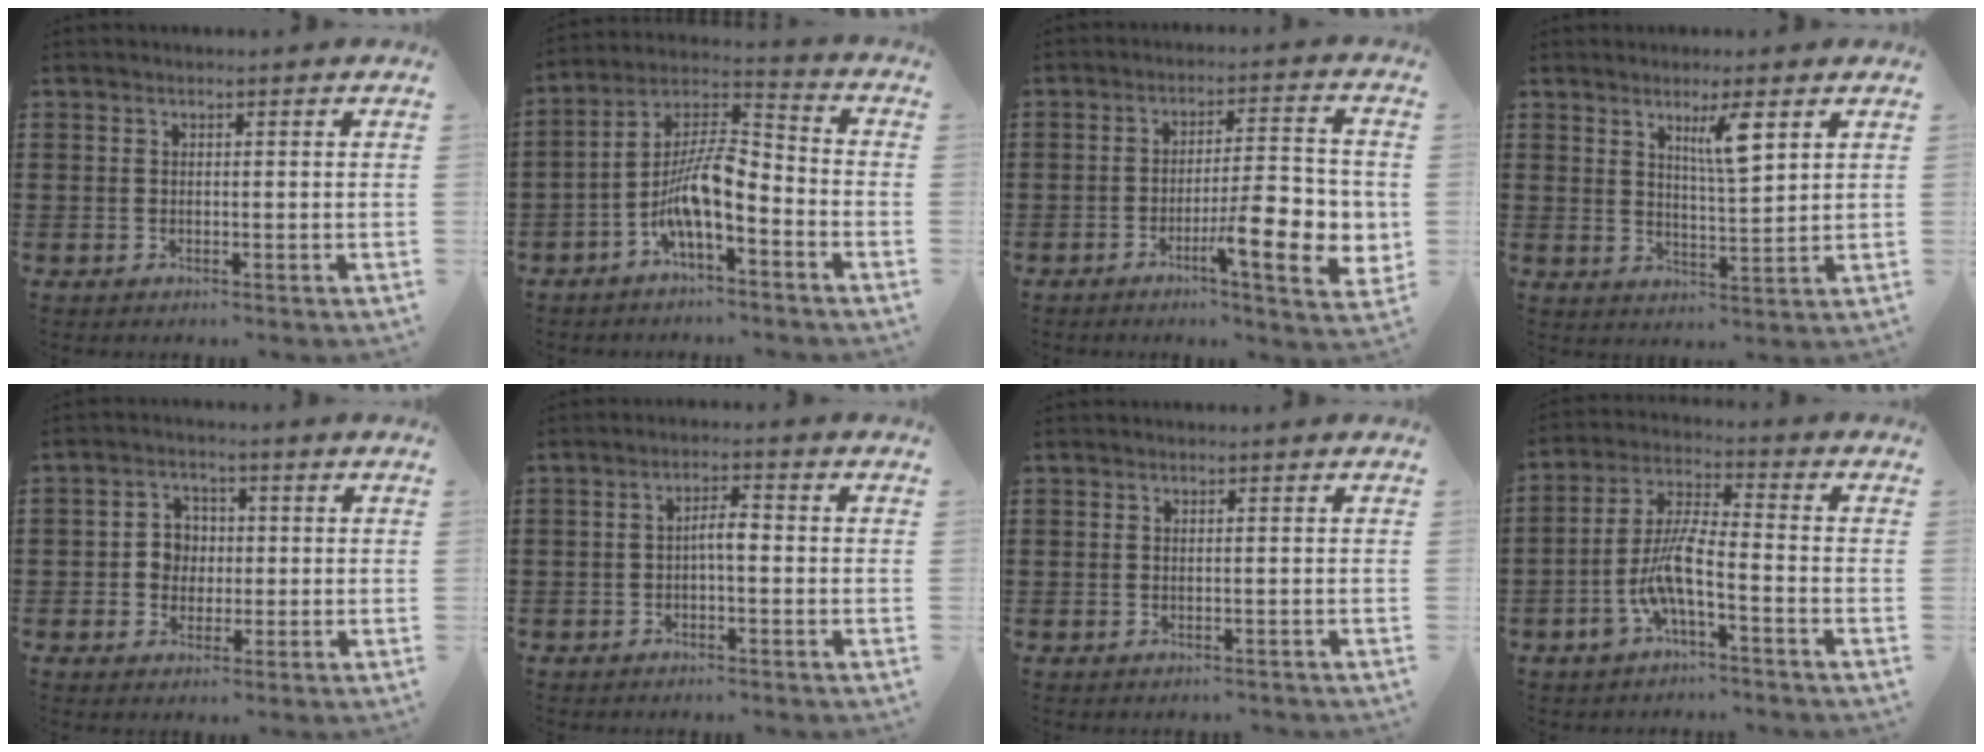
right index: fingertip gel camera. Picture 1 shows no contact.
{"total": 8.8, "force": [-4.3, 2.5, 7.2], "torque": [-0.172, -0.017, -0.089]}
{"total": 10.0, "force": [-3.3, 2.2, 9.2], "torque": [-0.130, -0.005, -0.054]}
{"total": 5.6, "force": [3.0, 0.9, 4.6], "torque": [-0.082, -0.001, 0.045]}
{"total": 3.9, "force": [-0.1, 3.6, 1.6], "torque": [-0.045, 0.011, -0.006]}
{"total": 2.8, "force": [-0.6, 0.7, 2.7], "torque": [-0.049, 0.005, -0.014]}
{"total": 0.0}
{"total": 7.3, "force": [-3.5, 1.5, 6.3], "torque": [-0.141, -0.011, -0.069]}